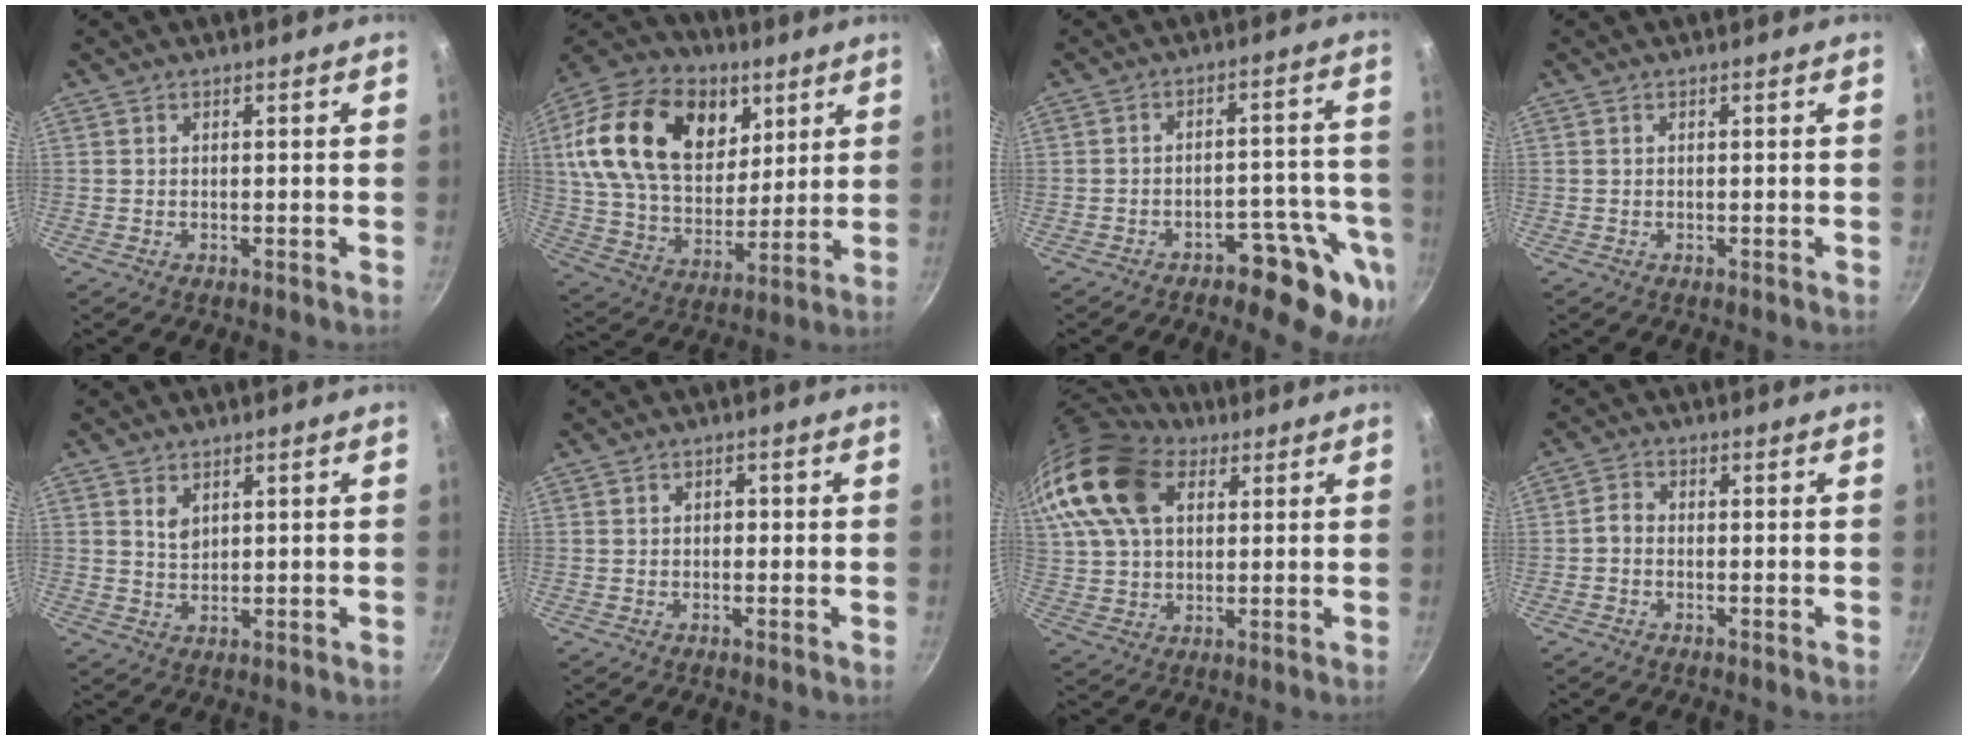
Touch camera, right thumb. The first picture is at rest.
{"total": 27.0, "force": [9.8, 18.2, 17.5], "torque": [-0.298, -0.021, 0.167]}
{"total": 11.0, "force": [-6.4, 5.1, 7.4], "torque": [-0.036, 0.055, -0.082]}
{"total": 0.0}
{"total": 2.8, "force": [1.4, 1.8, 1.6], "torque": [-0.024, -0.007, 0.028]}
{"total": 1.0, "force": [-0.2, 0.8, 0.6], "torque": [-0.005, 0.004, -0.003]}
{"total": 23.6, "force": [9.5, 15.8, 14.7], "torque": [-0.324, 0.030, 0.172]}
{"total": 2.0, "force": [-0.9, 1.4, 1.1], "torque": [-0.025, 0.015, -0.025]}